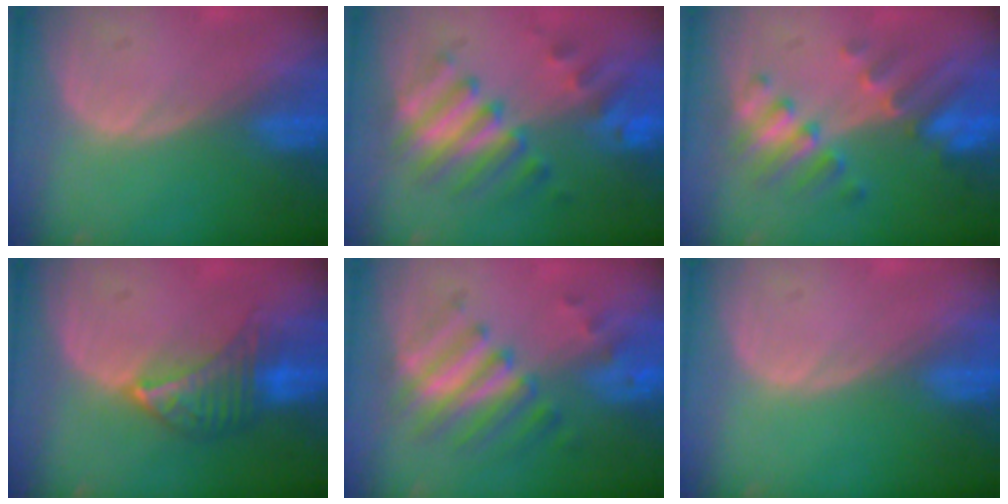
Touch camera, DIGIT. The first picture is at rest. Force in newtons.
{"total": 7.9, "press": 7.7, "slide": 1.8}
{"total": 7.6, "press": 7.1, "slide": 2.8}
{"total": 6.8, "press": 6.2, "slide": 2.8}
{"total": 7.9, "press": 7.1, "slide": 3.5}
{"total": 0.0}